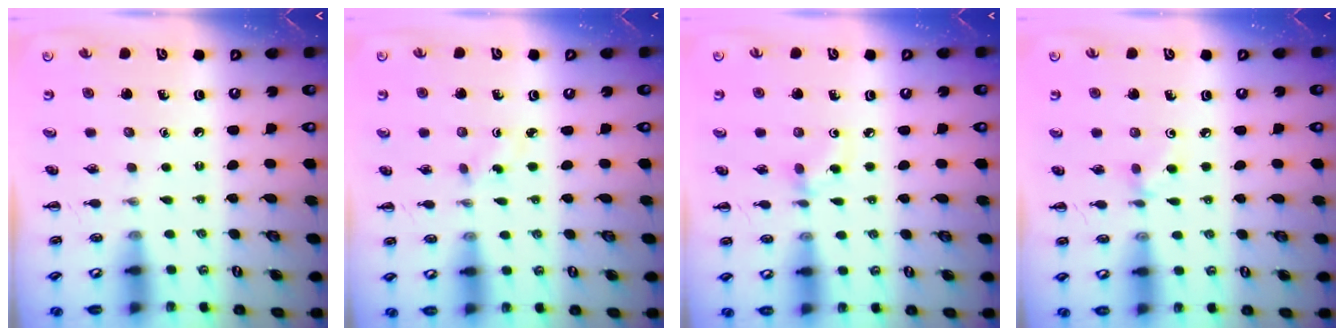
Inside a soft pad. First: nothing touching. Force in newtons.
{"total": 1.7, "press": 1.5, "slide": 0.8}
{"total": 3.5, "press": 3.2, "slide": 1.3}
{"total": 3.4, "press": 3.2, "slide": 1.2}